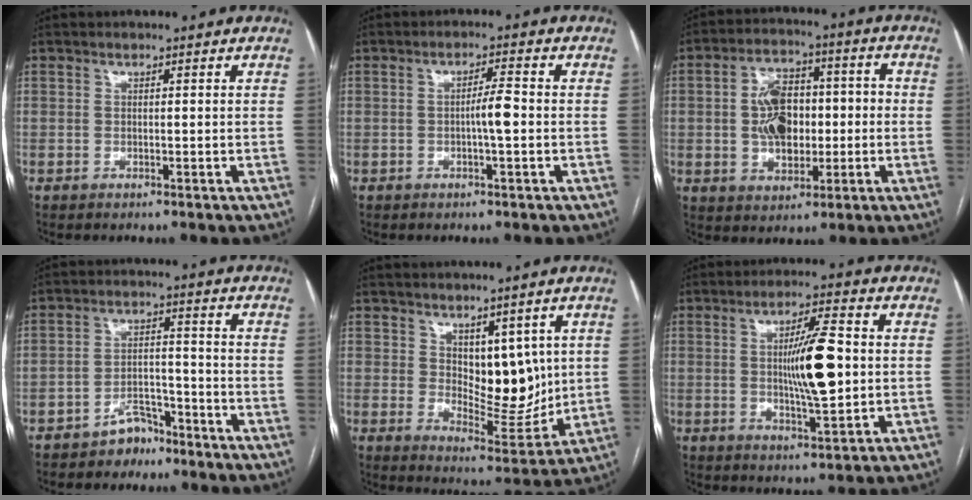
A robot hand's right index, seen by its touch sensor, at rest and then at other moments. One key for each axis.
{"total": 3.3, "fx": -0.6, "fy": 0.1, "fz": 3.2, "tx": -0.052, "ty": 0.002, "tz": -0.010}
{"total": 10.7, "fx": -0.6, "fy": 6.9, "fz": 8.1, "tx": -0.147, "ty": 0.029, "tz": -0.005}
{"total": 5.0, "fx": -4.1, "fy": 2.5, "fz": 1.4, "tx": -0.024, "ty": 0.011, "tz": -0.068}
{"total": 8.7, "fx": 2.4, "fy": 4.5, "fz": 7.0, "tx": -0.098, "ty": -0.007, "tz": 0.054}
{"total": 10.0, "fx": 0.3, "fy": 1.4, "fz": 9.9, "tx": -0.169, "ty": 0.002, "tz": 0.007}